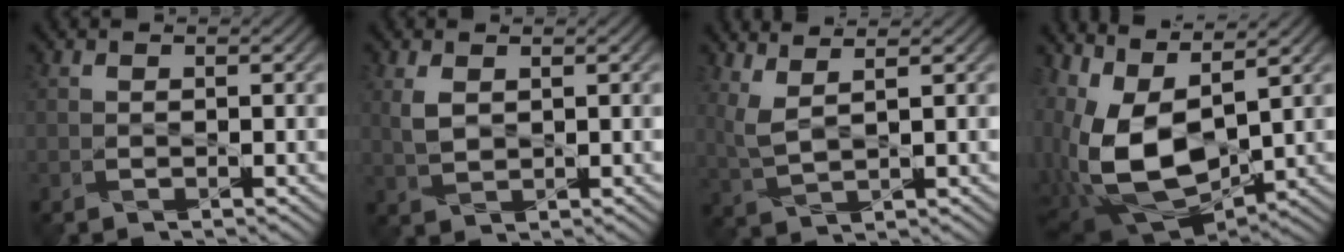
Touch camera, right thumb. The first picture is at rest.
{"total": 2.4, "force": [1.0, 1.4, 1.7], "torque": [-0.051, 0.002, 0.024]}
{"total": 3.8, "force": [2.8, 0.7, 2.5], "torque": [-0.075, 0.007, 0.064]}
{"total": 14.7, "force": [0.7, 6.7, 13.1], "torque": [-0.284, -0.010, 0.034]}